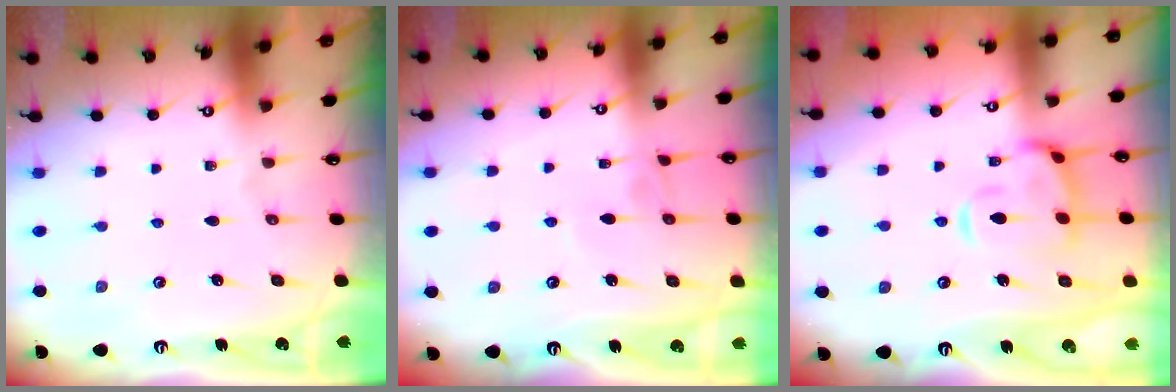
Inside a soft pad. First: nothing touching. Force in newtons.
{"total": 2.0, "press": 2.0, "slide": 0.2}
{"total": 5.8, "press": 5.6, "slide": 1.5}